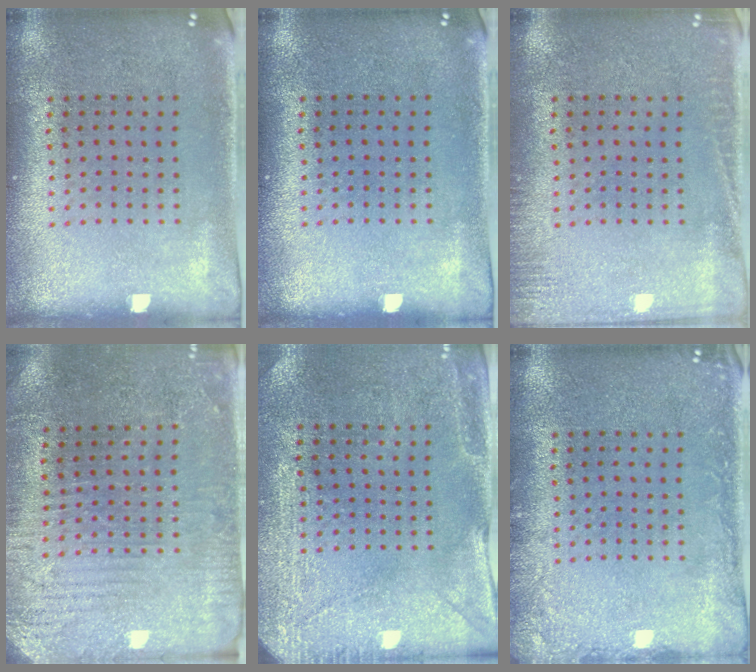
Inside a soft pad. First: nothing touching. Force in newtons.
{"total": 0.0}
{"total": 1.9, "press": 1.9, "slide": 0.4}
{"total": 2.9, "press": 2.8, "slide": 0.6}
{"total": 3.0, "press": 2.8, "slide": 1.0}
{"total": 1.7, "press": 1.7, "slide": 0.3}